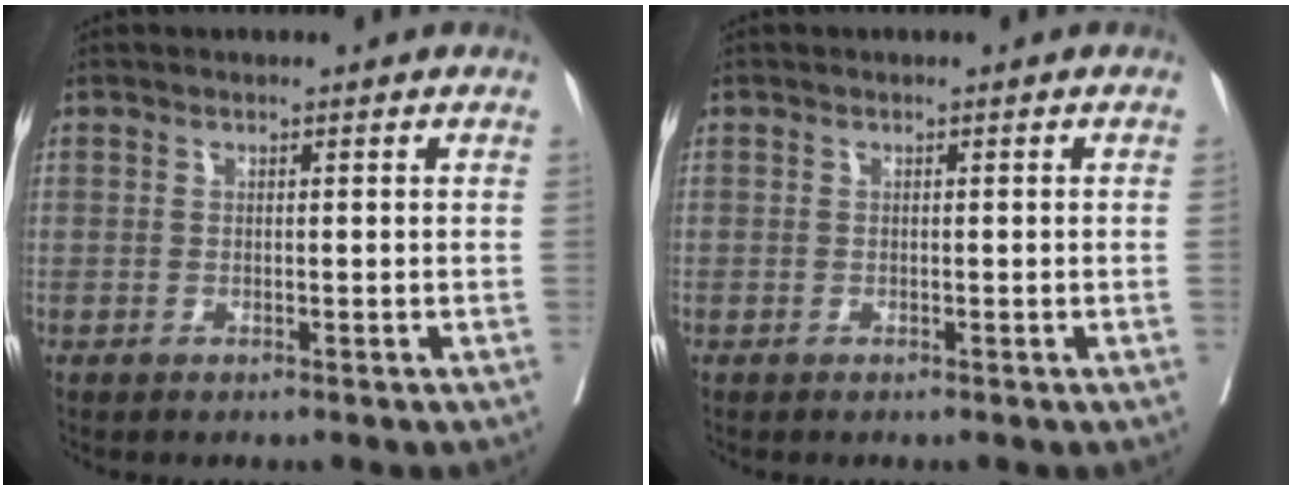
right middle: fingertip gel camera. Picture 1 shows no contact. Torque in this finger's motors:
{"motor_torque": [0.92, -1.21, -0.04, -0.21]}